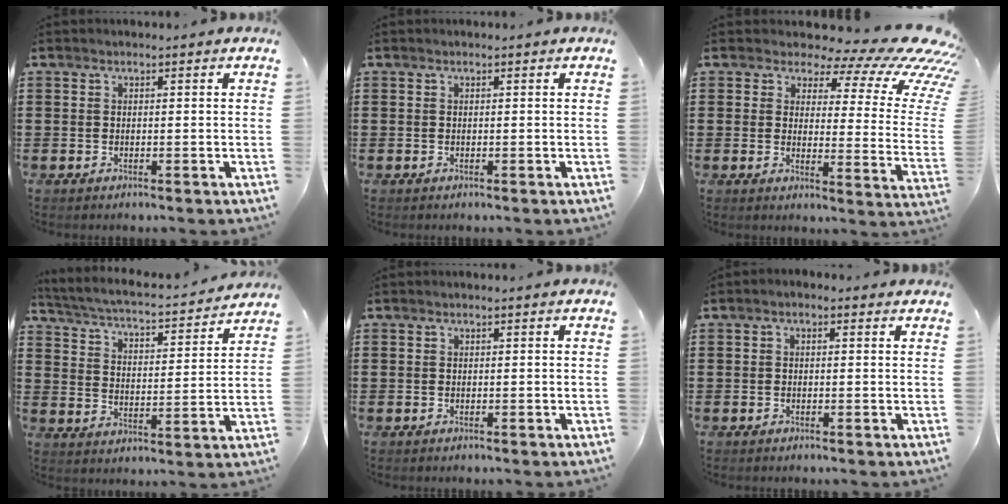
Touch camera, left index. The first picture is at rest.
{"total": 0.0}
{"total": 9.0, "force": [6.3, 3.3, 5.5], "torque": [-0.091, -0.049, 0.104]}
{"total": 3.2, "force": [3.0, 0.0, 1.2], "torque": [-0.043, -0.029, 0.041]}
{"total": 0.0}
{"total": 0.7, "force": [-0.4, 0.5, 0.4], "torque": [-0.008, 0.001, -0.008]}